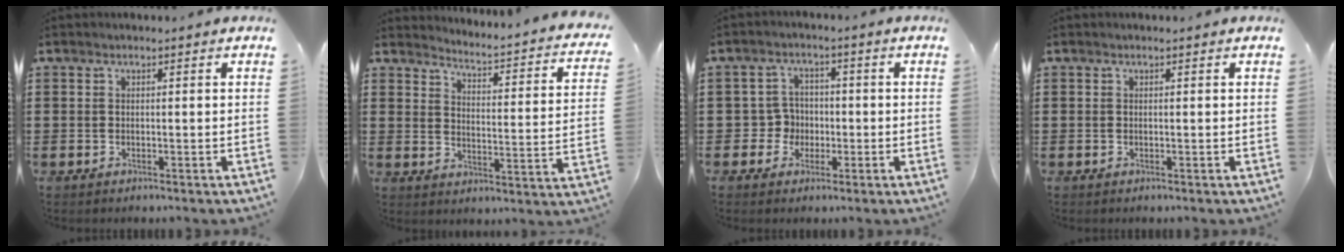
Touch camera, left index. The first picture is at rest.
{"total": 2.2, "force": [2.0, -0.5, 0.6], "torque": [-0.022, -0.037, 0.018]}
{"total": 4.2, "force": [-0.9, 4.0, 1.2], "torque": [-0.038, 0.008, -0.020]}
{"total": 0.0}